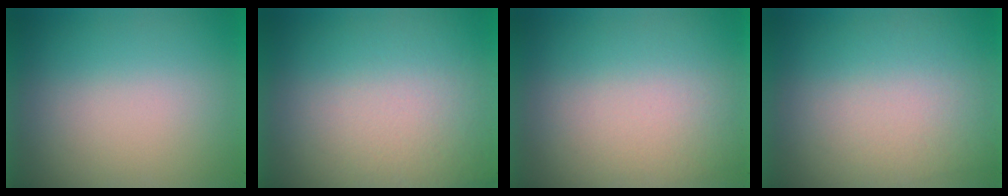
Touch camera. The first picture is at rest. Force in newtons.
{"total": 3.6}
{"total": 1.4}
{"total": 2.6}